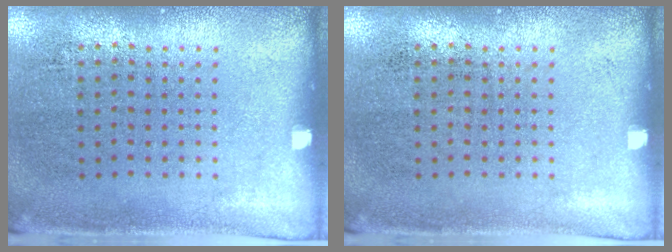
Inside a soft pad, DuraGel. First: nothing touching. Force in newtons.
{"total": 0.0}